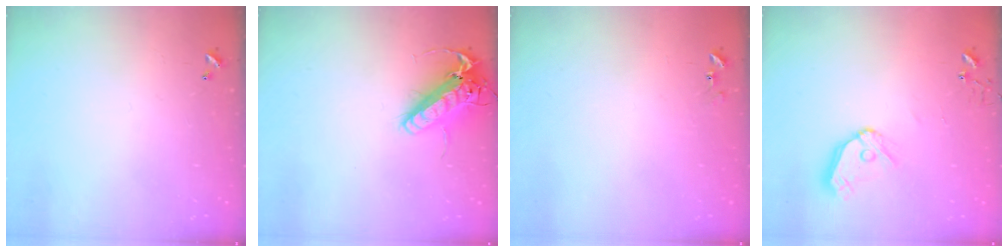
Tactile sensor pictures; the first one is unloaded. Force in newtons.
{"total": 15.9, "press": 15.7, "slide": 2.8}
{"total": 6.0, "press": 5.9, "slide": 0.6}
{"total": 11.3, "press": 11.3, "slide": 1.3}